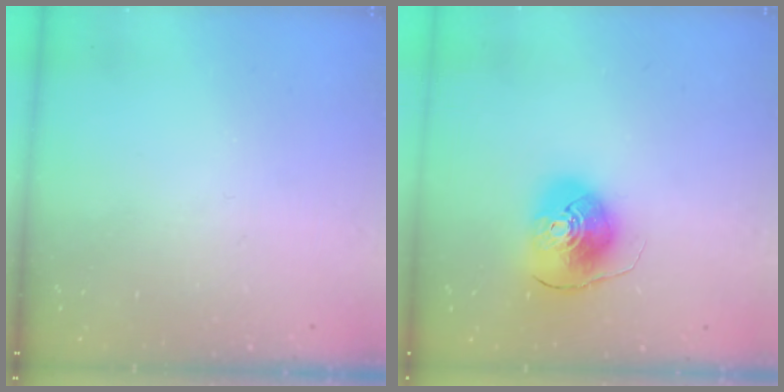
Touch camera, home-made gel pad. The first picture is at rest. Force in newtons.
{"total": 10.2, "press": 10.1, "slide": 1.5}